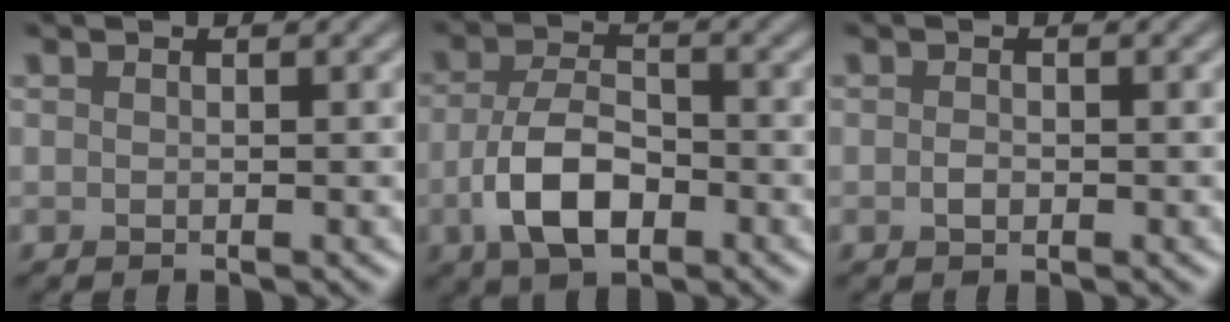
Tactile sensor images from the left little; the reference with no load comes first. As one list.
[{"total": 5.9, "force": [-2.3, 3.1, 4.5], "torque": [-0.090, -0.004, -0.047]}, {"total": 0.8, "force": [-0.3, 0.5, 0.6], "torque": [-0.012, -0.001, -0.008]}]